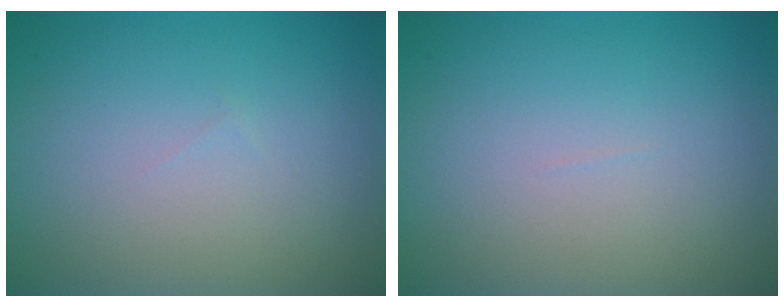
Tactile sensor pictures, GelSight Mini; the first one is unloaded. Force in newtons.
{"total": 0.0}